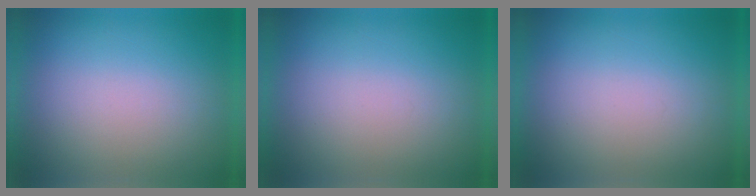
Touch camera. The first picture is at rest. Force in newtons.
{"total": 0.0}
{"total": 0.0}